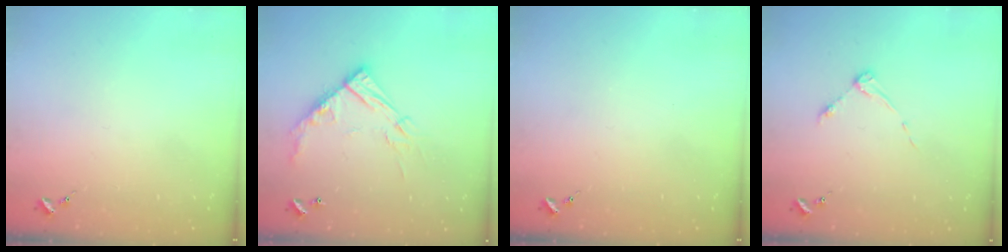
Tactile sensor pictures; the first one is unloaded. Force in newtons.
{"total": 14.3, "press": 14.3, "slide": 1.0}
{"total": 0.0}
{"total": 3.7, "press": 3.7, "slide": 0.4}